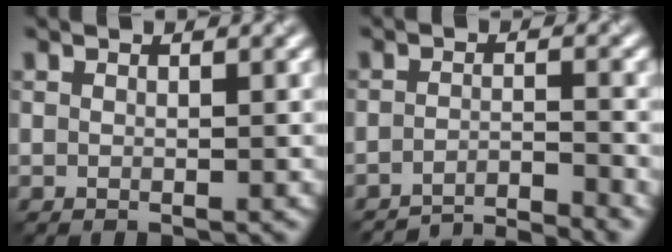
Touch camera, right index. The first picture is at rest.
{"total": 5.1, "force": [-4.6, 0.8, 2.2], "torque": [-0.025, -0.002, -0.080]}